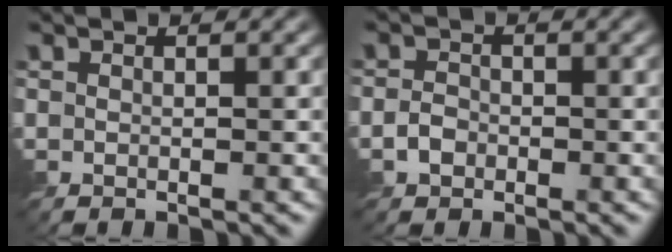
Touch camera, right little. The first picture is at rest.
{"total": 1.5, "force": [-0.6, 1.2, 0.6], "torque": [-0.009, 0.003, -0.015]}